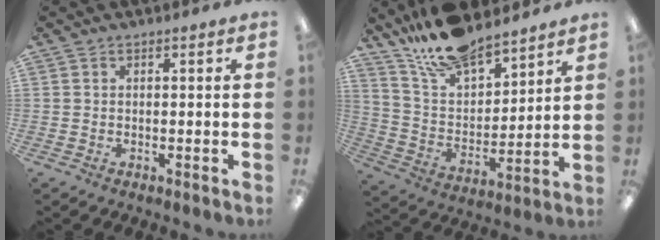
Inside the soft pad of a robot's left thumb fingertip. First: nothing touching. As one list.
[{"total": 14.9, "force": [13.0, 5.0, 5.2], "torque": [-0.117, -0.083, 0.241]}]